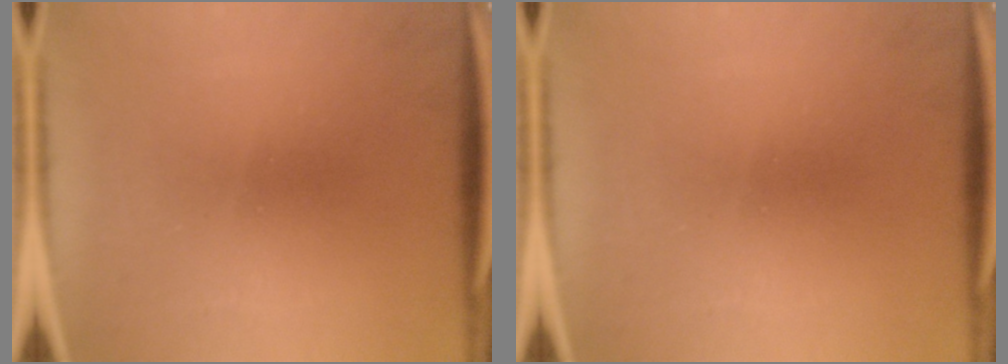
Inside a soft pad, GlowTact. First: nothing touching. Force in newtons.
{"total": 0.0}